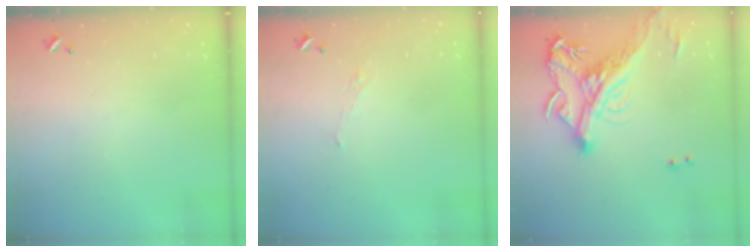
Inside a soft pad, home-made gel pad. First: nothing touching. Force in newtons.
{"total": 1.6, "press": 1.5, "slide": 0.7}
{"total": 7.6, "press": 7.4, "slide": 1.6}